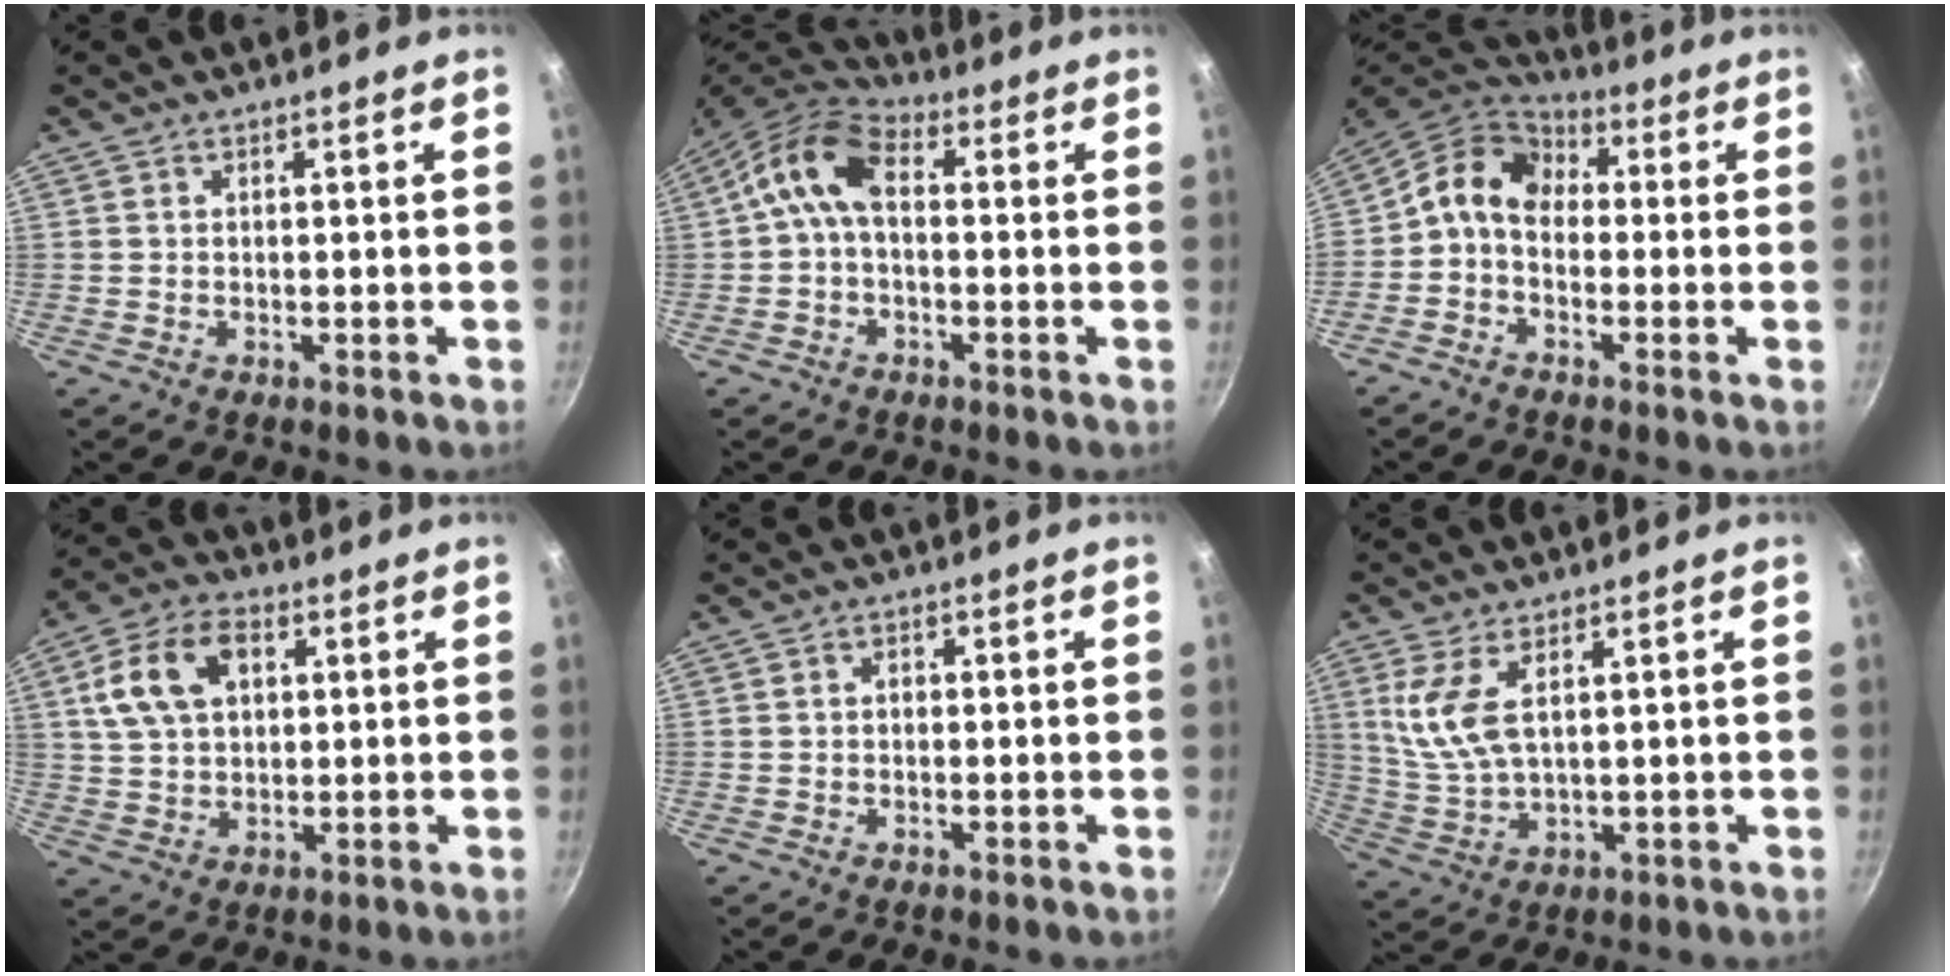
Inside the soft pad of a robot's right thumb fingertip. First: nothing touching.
{"total": 9.3, "force": [0.3, 5.7, 7.3], "torque": [-0.132, 0.032, -0.014]}
{"total": 10.7, "force": [-0.1, 8.0, 7.2], "torque": [-0.119, 0.041, -0.026]}
{"total": 12.1, "force": [3.6, 8.0, 8.4], "torque": [-0.142, 0.011, 0.059]}
{"total": 1.1, "force": [0.0, 0.8, 0.7], "torque": [-0.010, 0.005, -0.002]}
{"total": 8.1, "force": [3.0, 3.5, 6.6], "torque": [-0.140, -0.015, 0.072]}